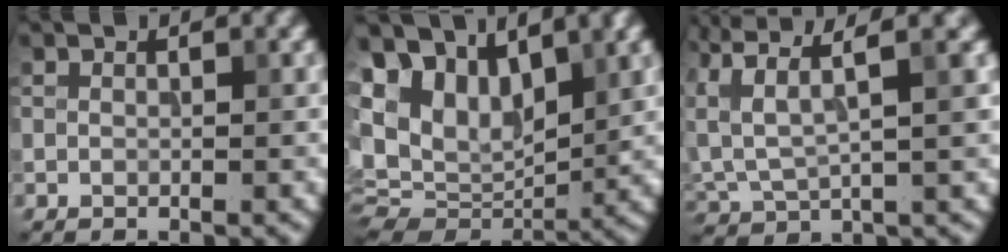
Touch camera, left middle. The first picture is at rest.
{"total": 11.1, "force": [5.7, 6.2, 7.2], "torque": [-0.161, 0.014, 0.107]}
{"total": 6.9, "force": [3.8, 2.0, 5.4], "torque": [-0.130, 0.014, 0.070]}